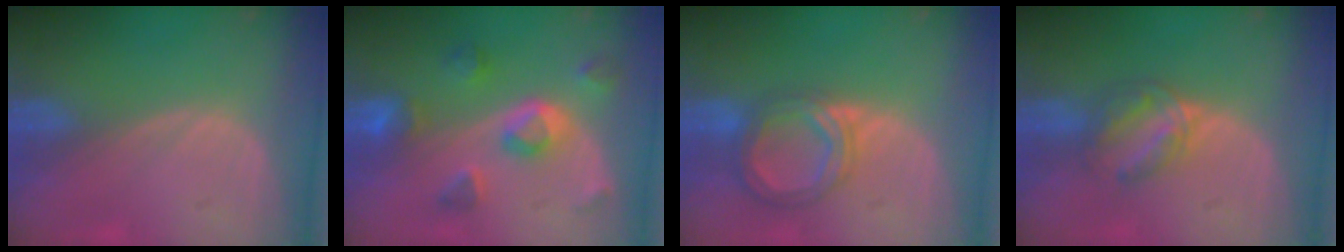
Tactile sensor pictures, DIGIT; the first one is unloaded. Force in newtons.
{"total": 7.7, "press": 6.8, "slide": 3.5}
{"total": 6.4, "press": 6.4, "slide": 0.5}
{"total": 6.3, "press": 5.4, "slide": 3.2}